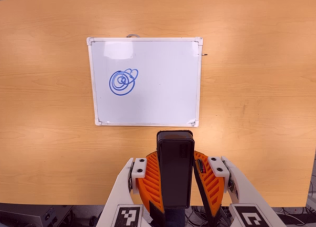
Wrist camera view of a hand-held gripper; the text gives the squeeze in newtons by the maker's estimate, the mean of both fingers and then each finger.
{"total": 7.6, "left": 6.8, "right": 8.5}